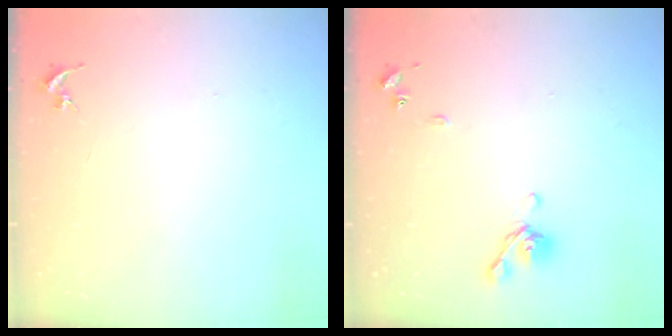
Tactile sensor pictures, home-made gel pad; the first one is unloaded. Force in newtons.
{"total": 8.6, "press": 8.4, "slide": 1.4}